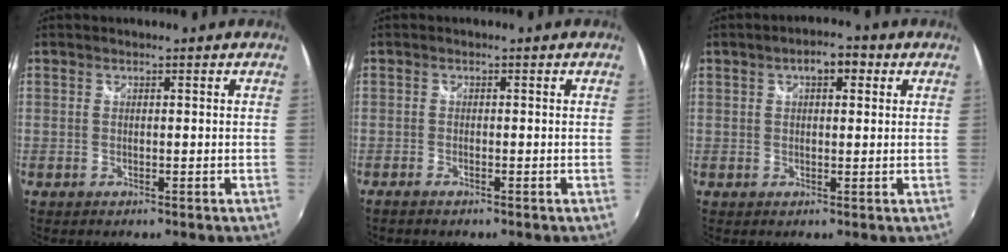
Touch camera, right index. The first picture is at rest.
{"total": 1.4, "force": [-1.2, 0.4, 0.7], "torque": [-0.017, -0.004, -0.024]}
{"total": 4.4, "force": [1.8, 2.2, 3.5], "torque": [-0.052, 0.016, 0.026]}